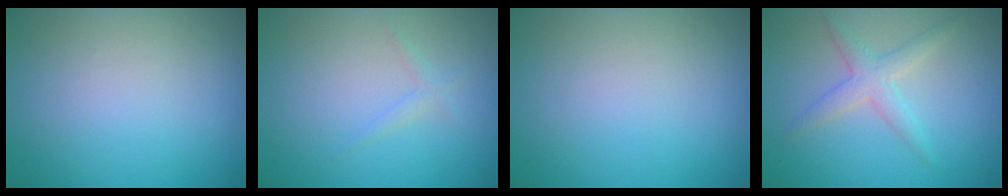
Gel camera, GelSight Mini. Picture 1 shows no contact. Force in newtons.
{"total": 0.8, "press": 0.8, "slide": 0.0}
{"total": 0.0}
{"total": 2.3, "press": 2.3, "slide": 0.1}